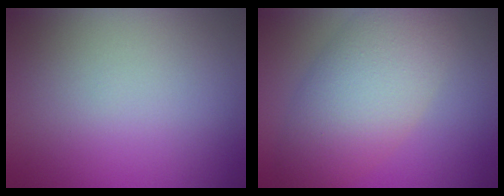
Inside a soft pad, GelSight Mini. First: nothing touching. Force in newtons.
{"total": 7.8, "press": 7.8, "slide": 0.6}